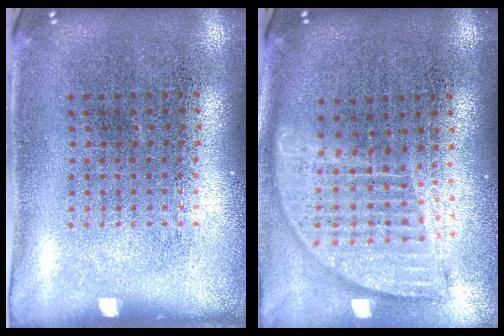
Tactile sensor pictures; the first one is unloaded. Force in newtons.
{"total": 1.8, "press": 1.5, "slide": 1.0}